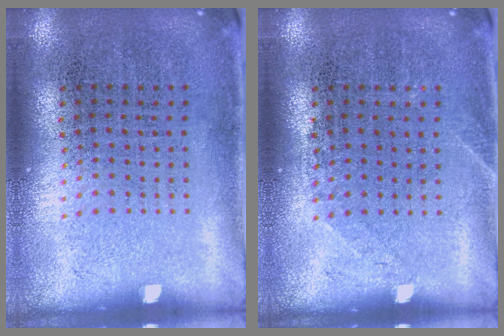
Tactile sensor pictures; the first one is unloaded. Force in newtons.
{"total": 0.9, "press": 0.9, "slide": 0.2}